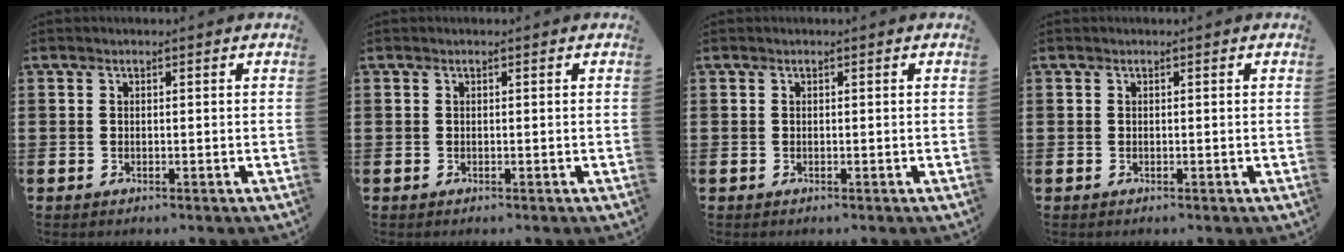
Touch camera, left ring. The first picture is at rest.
{"total": 0.0}
{"total": 0.0}
{"total": 0.0}